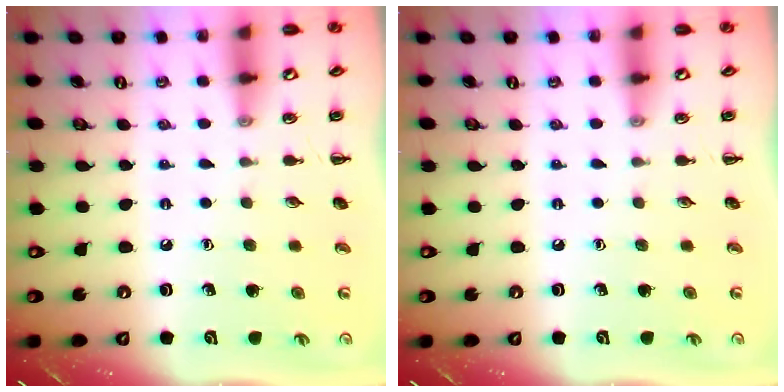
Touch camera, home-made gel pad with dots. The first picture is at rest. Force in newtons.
{"total": 0.0}